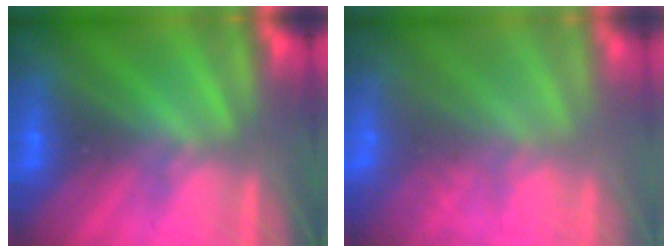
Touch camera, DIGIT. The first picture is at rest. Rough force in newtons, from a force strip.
{"total": 7.2}